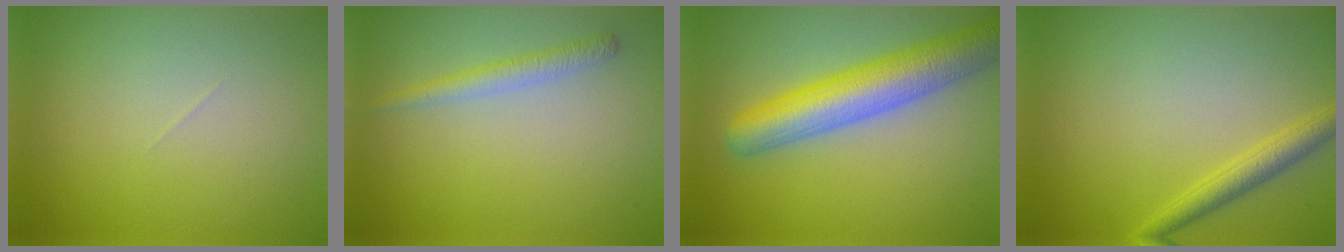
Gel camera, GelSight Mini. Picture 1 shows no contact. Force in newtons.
{"total": 1.8, "press": 1.8, "slide": 0.1}
{"total": 7.4, "press": 7.4, "slide": 0.4}
{"total": 2.4, "press": 2.4, "slide": 0.1}